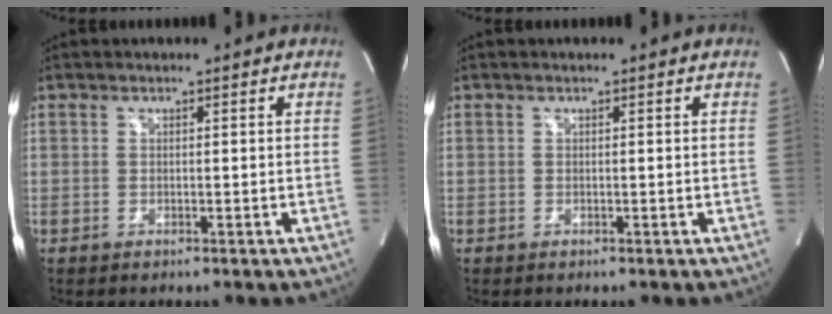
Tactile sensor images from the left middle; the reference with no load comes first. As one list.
[{"total": 0.0}]